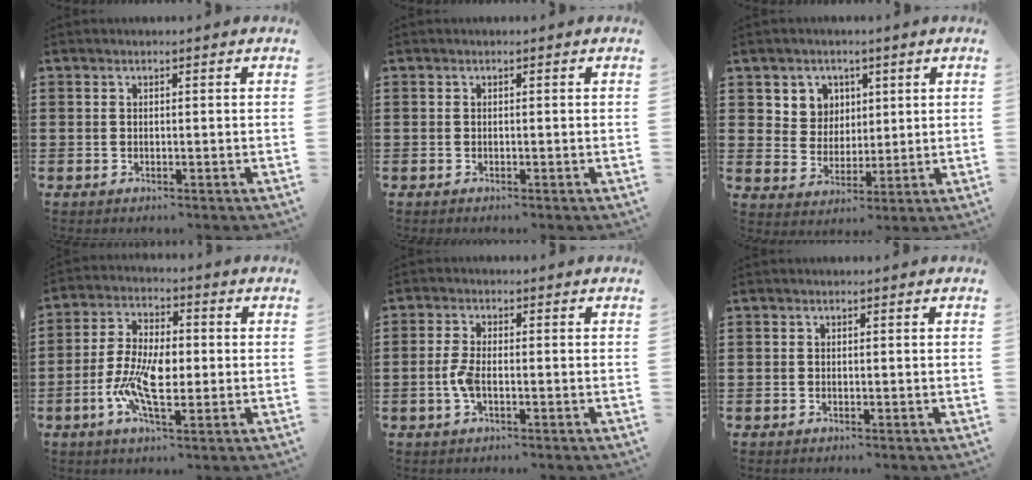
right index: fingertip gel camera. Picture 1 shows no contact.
{"total": 0.0}
{"total": 5.2, "force": [2.4, 4.6, 0.6], "torque": [-0.030, 0.007, 0.043]}
{"total": 8.7, "force": [-1.7, 4.1, 7.5], "torque": [-0.163, 0.000, -0.036]}
{"total": 3.4, "force": [-0.9, 1.3, 3.0], "torque": [-0.075, -0.004, -0.023]}
{"total": 0.0}